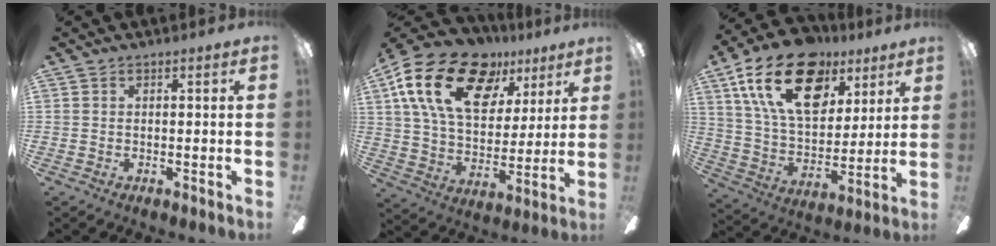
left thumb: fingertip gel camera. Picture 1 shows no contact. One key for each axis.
{"total": 23.4, "fx": 12.1, "fy": 13.5, "fz": 14.9, "tx": -0.261, "ty": -0.049, "tz": 0.216}
{"total": 24.2, "fx": 12.1, "fy": 14.3, "fz": 15.3, "tx": -0.273, "ty": -0.046, "tz": 0.211}